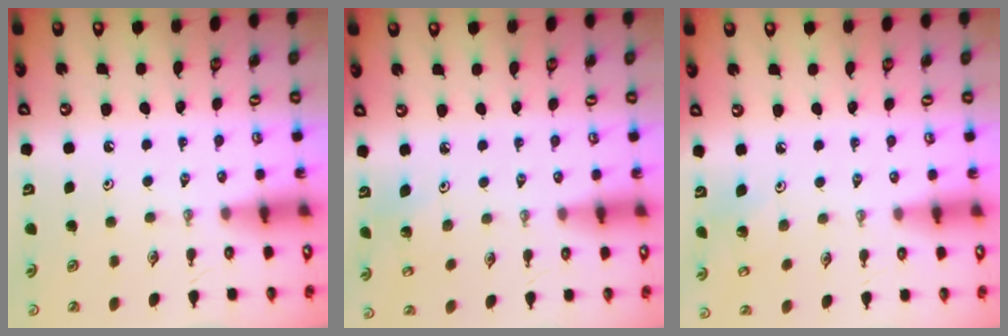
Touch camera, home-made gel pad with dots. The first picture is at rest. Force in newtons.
{"total": 4.1, "press": 4.0, "slide": 1.1}
{"total": 4.9, "press": 4.5, "slide": 2.0}